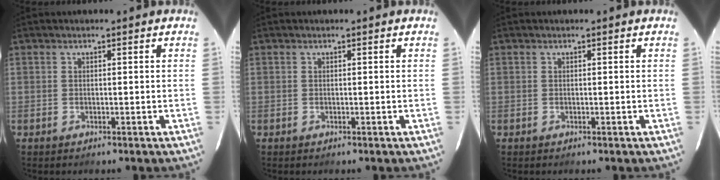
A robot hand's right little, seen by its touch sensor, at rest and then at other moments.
{"total": 0.0}
{"total": 0.0}